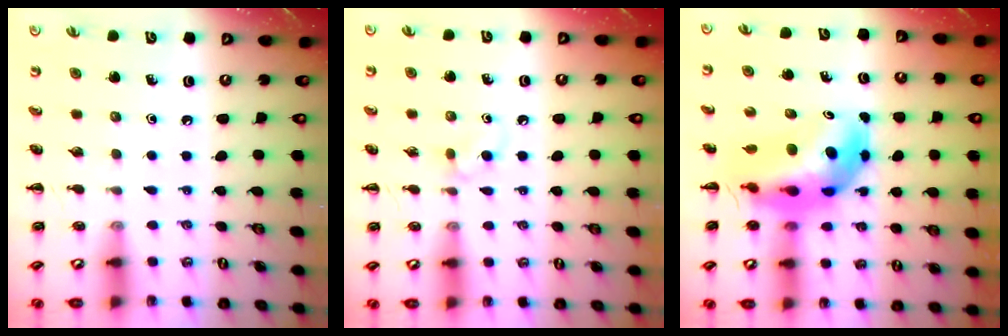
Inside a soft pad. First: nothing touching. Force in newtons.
{"total": 2.9, "press": 2.6, "slide": 1.3}
{"total": 9.9, "press": 9.4, "slide": 3.1}